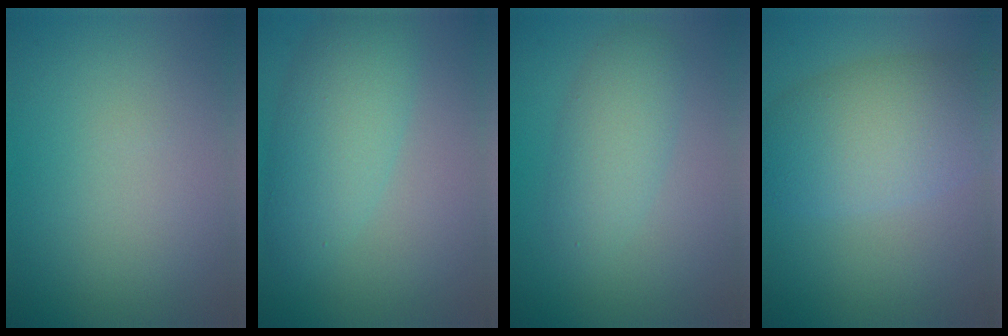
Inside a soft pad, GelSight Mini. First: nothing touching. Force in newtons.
{"total": 4.9, "press": 4.9, "slide": 0.1}
{"total": 3.4, "press": 3.4, "slide": 0.1}
{"total": 6.8, "press": 6.8, "slide": 0.3}